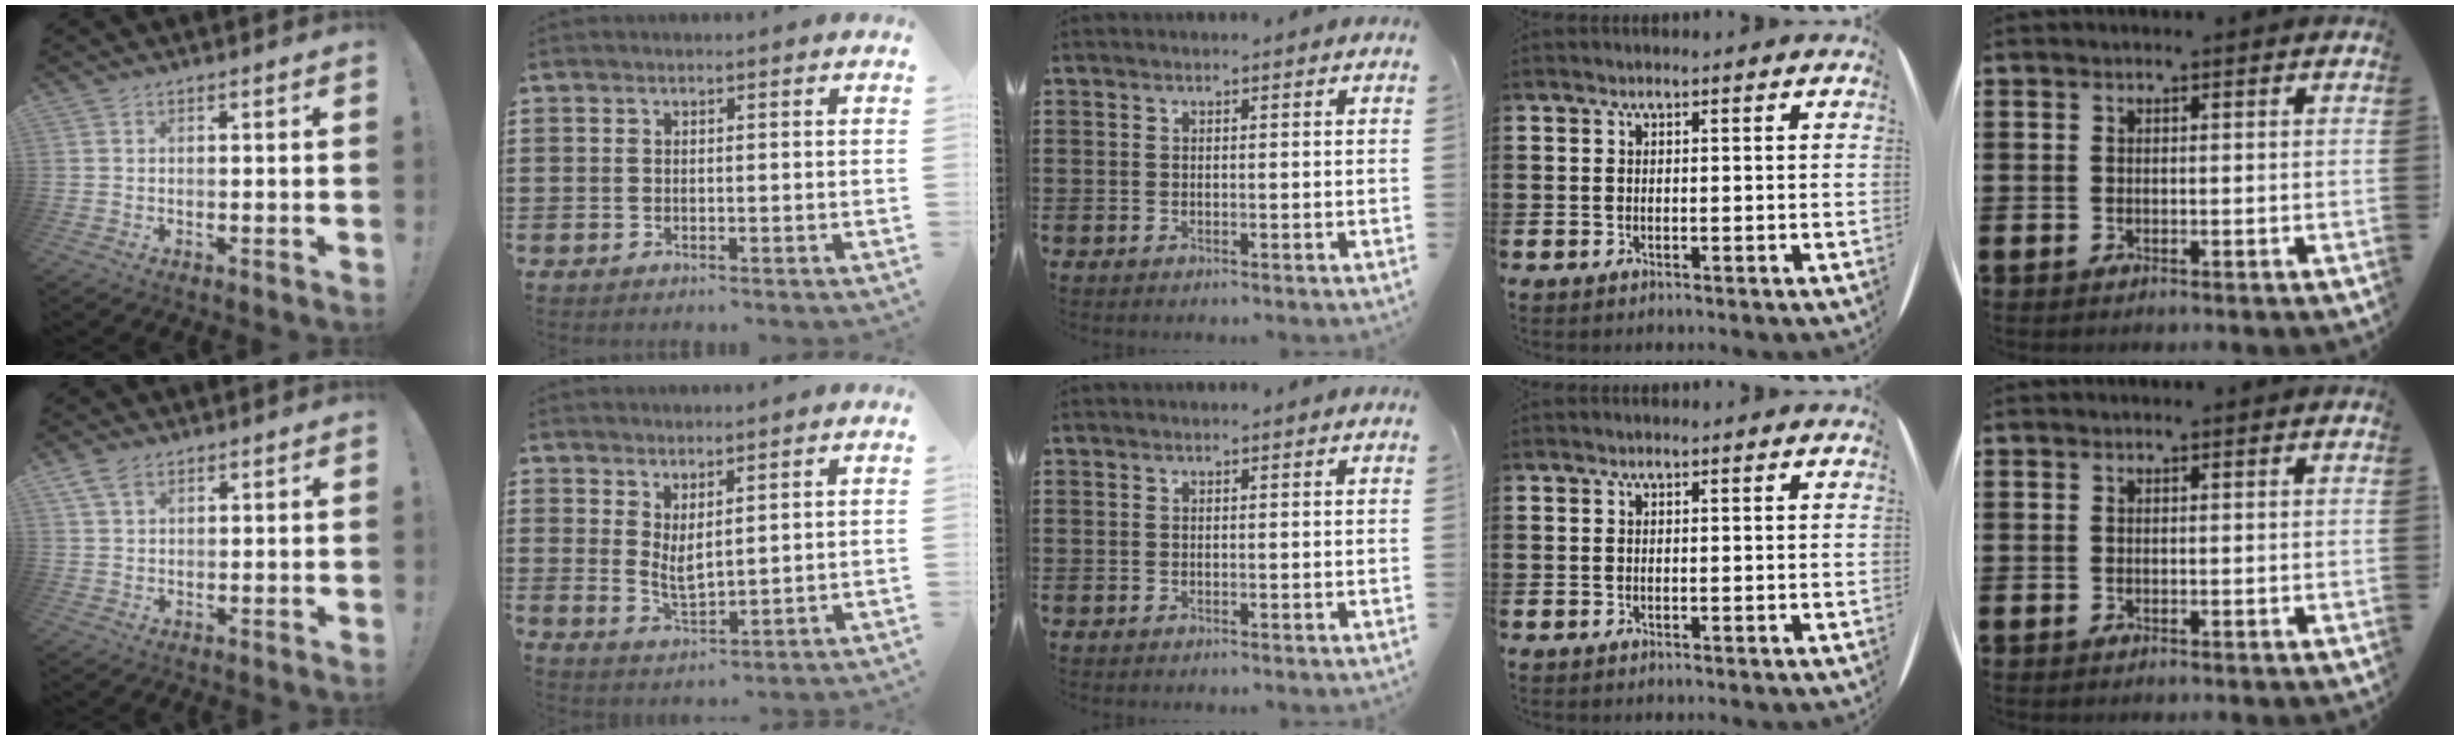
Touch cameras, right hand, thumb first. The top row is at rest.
{"thumb": {"total": 4.5, "force": [2.8, 2.4, 2.5], "torque": [-0.050, -0.008, 0.055]}, "index": {"total": 2.9, "force": [1.7, 0.9, 2.2], "torque": [-0.046, -0.004, 0.033]}}